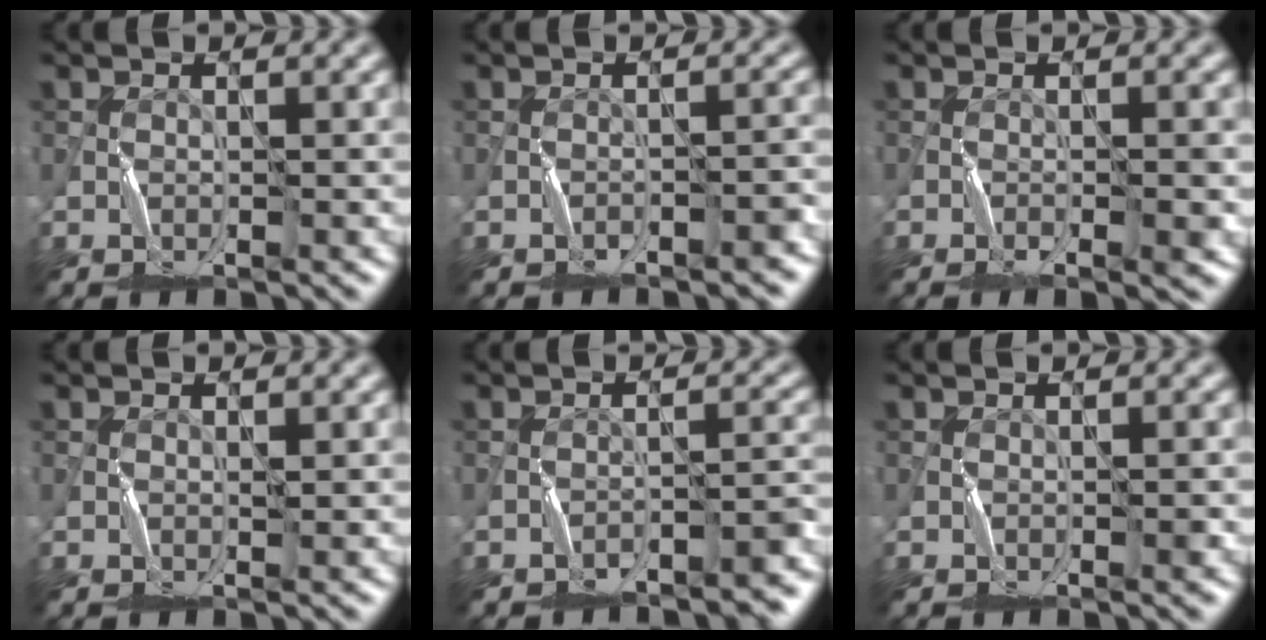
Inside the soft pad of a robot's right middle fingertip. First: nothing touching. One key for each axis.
{"total": 2.3, "fx": -1.9, "fy": 0.6, "fz": 1.2, "tx": -0.016, "ty": 0.012, "tz": -0.026}
{"total": 3.5, "fx": -1.5, "fy": 0.5, "fz": 3.1, "tx": -0.045, "ty": 0.005, "tz": -0.024}
{"total": 0.0}
{"total": 3.7, "fx": -3.3, "fy": 0.6, "fz": 1.6, "tx": -0.018, "ty": 0.013, "tz": -0.050}
{"total": 0.6, "fx": -0.2, "fy": 0.0, "fz": 0.6, "tx": -0.008, "ty": 0.003, "tz": -0.002}